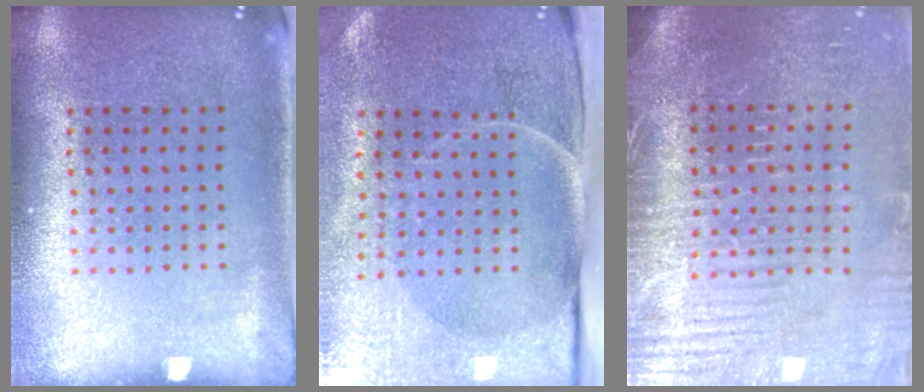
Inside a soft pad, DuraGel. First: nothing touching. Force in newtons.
{"total": 4.9, "press": 3.9, "slide": 3.0}
{"total": 4.2, "press": 3.9, "slide": 1.5}